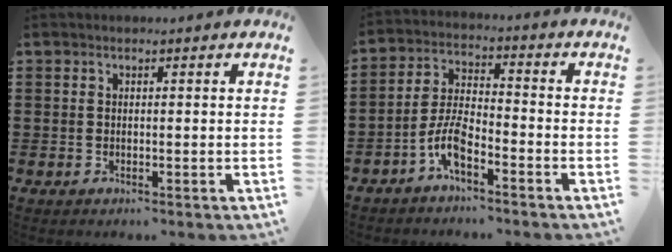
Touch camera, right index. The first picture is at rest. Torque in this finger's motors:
{"motor_torque": [1.09, 1.05, 0.25, 0.11]}